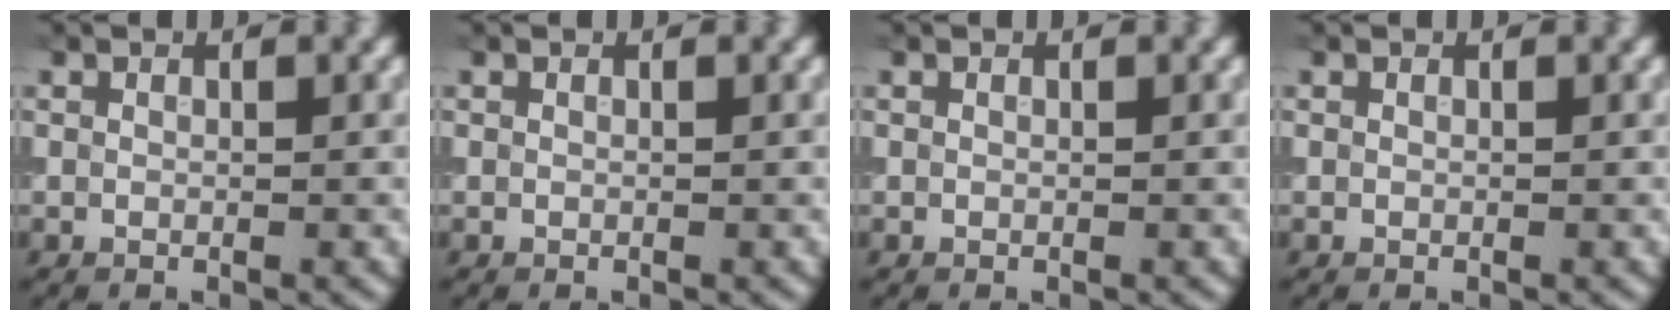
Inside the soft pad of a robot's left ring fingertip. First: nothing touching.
{"total": 0.0}
{"total": 0.0}
{"total": 0.0}